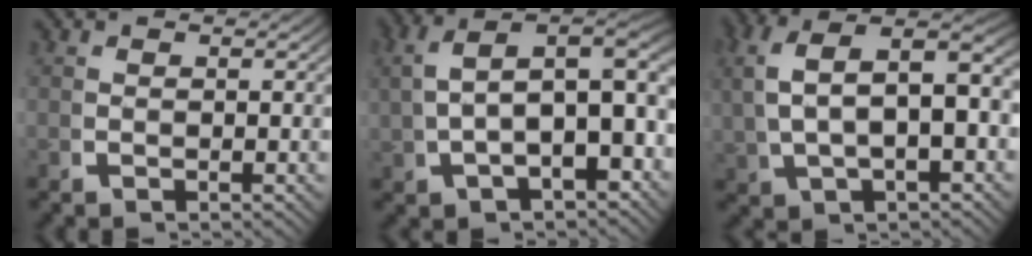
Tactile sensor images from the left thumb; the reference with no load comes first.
{"total": 11.0, "force": [1.3, 7.1, 8.2], "torque": [-0.123, -0.002, 0.019]}
{"total": 9.9, "force": [1.7, 6.0, 7.7], "torque": [-0.129, 0.012, 0.030]}